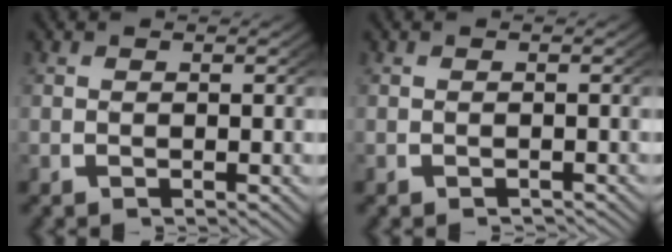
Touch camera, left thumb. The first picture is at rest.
{"total": 0.9, "force": [-0.8, 0.2, 0.2], "torque": [-0.002, -0.002, -0.012]}